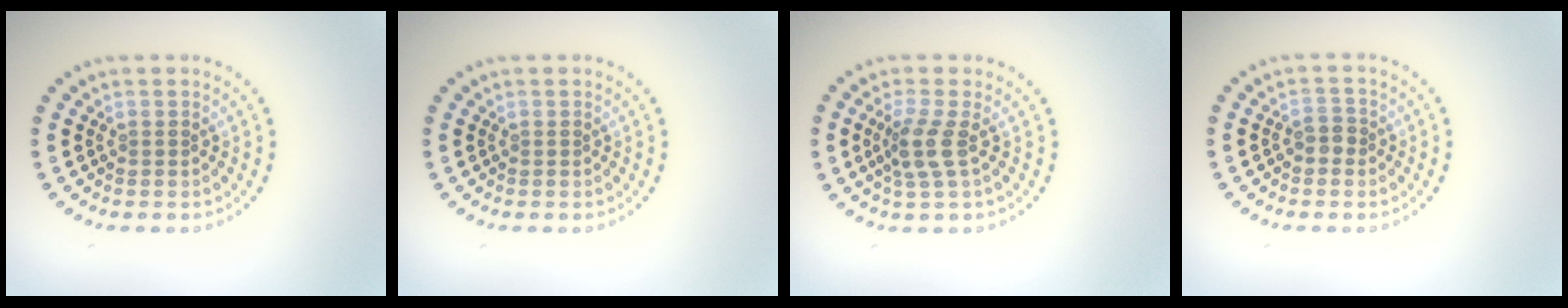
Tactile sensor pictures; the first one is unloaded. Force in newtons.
{"total": 0.0}
{"total": 2.6, "press": 2.0, "slide": 1.7}
{"total": 1.4, "press": 1.4, "slide": 0.4}